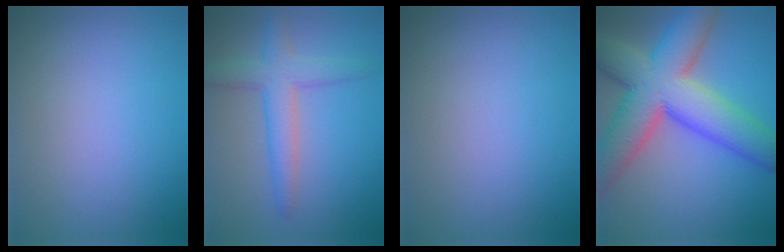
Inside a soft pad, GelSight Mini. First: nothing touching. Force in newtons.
{"total": 4.0, "press": 4.0, "slide": 0.2}
{"total": 0.0}
{"total": 12.5, "press": 12.4, "slide": 1.2}